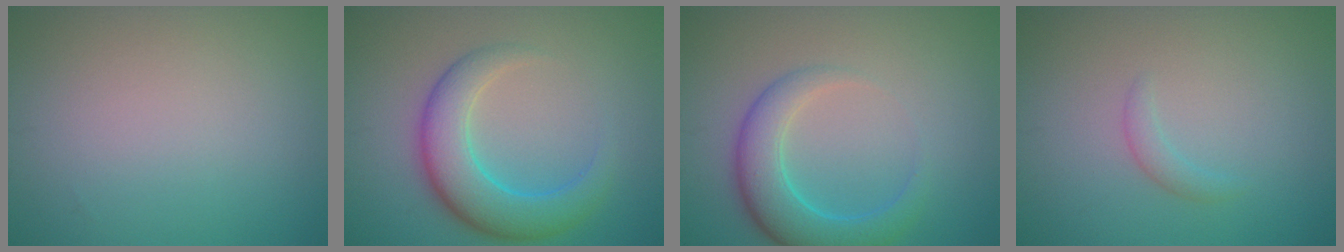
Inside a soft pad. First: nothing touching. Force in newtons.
{"total": 5.8, "press": 5.8, "slide": 0.3}
{"total": 4.7, "press": 4.7, "slide": 0.4}
{"total": 1.0, "press": 1.0, "slide": 0.1}